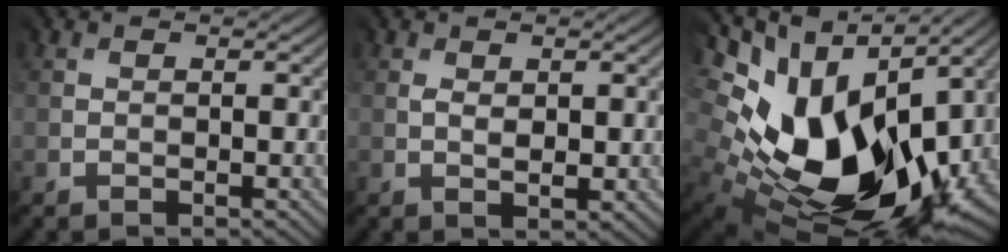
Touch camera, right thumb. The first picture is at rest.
{"total": 1.8, "force": [0.7, 1.2, 1.1], "torque": [-0.023, -0.004, 0.020]}
{"total": 17.3, "force": [1.4, 11.7, 12.6], "torque": [-0.248, -0.034, 0.052]}